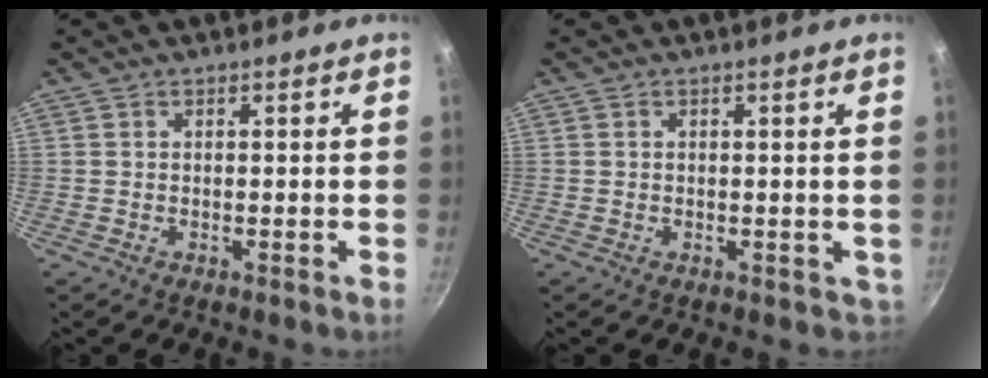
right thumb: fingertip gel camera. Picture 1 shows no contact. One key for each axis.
{"total": 1.3, "fx": 0.2, "fy": 1.2, "fz": 0.5, "tx": 0.002, "ty": -0.001, "tz": 0.003}